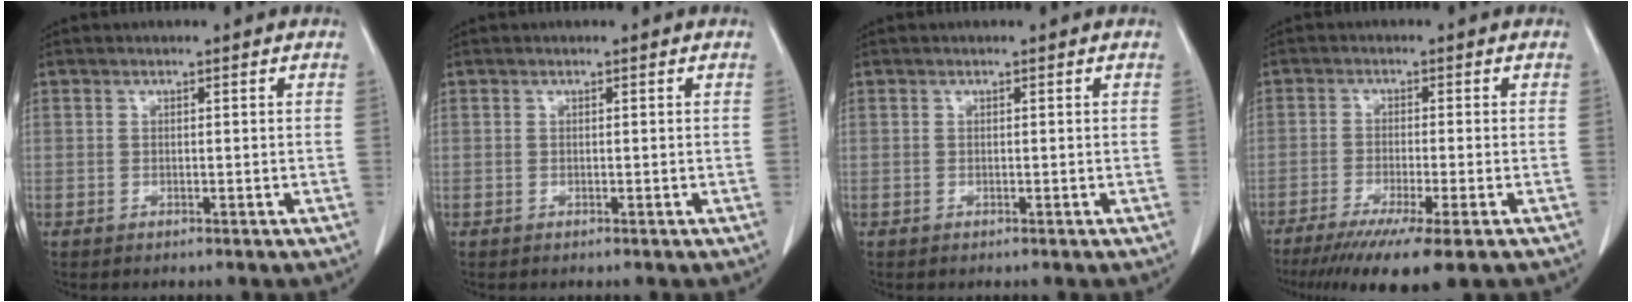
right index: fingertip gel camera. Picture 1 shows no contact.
{"total": 0.0}
{"total": 0.0}
{"total": 10.9, "force": [-7.5, 0.3, 7.9], "torque": [-0.118, -0.027, -0.116]}